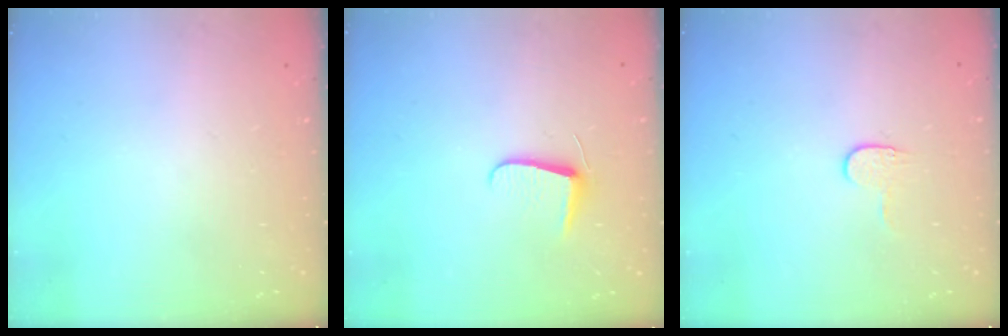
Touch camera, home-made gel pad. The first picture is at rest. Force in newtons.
{"total": 6.2, "press": 6.1, "slide": 0.7}
{"total": 3.4, "press": 3.4, "slide": 0.4}